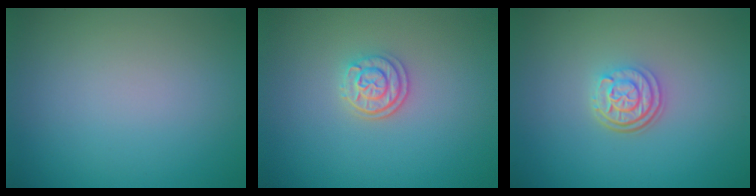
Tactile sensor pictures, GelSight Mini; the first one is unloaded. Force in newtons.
{"total": 2.4, "press": 2.1, "slide": 1.1}
{"total": 3.2, "press": 2.5, "slide": 2.0}